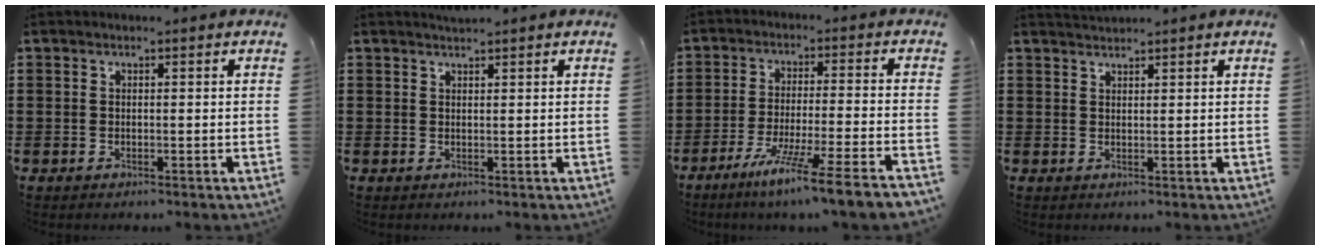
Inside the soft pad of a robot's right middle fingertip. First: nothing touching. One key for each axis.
{"total": 1.1, "fx": 1.1, "fy": -0.1, "fz": 0.0, "tx": -0.003, "ty": -0.002, "tz": 0.021}
{"total": 8.4, "fx": -6.7, "fy": -1.2, "fz": 4.9, "tx": -0.089, "ty": -0.018, "tz": -0.130}
{"total": 1.5, "fx": 1.5, "fy": 0.0, "fz": 0.0, "tx": -0.004, "ty": 0.000, "tz": 0.030}